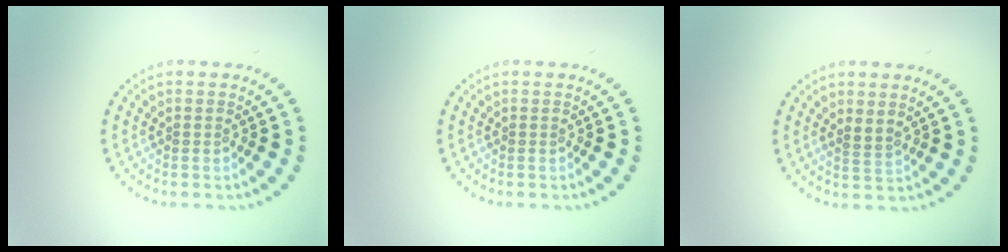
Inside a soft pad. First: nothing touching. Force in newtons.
{"total": 0.0}
{"total": 1.1, "press": 0.9, "slide": 0.6}